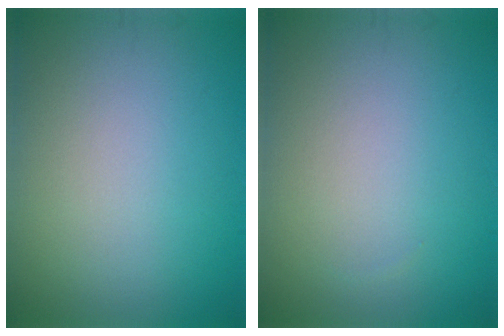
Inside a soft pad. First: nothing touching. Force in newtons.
{"total": 0.0}